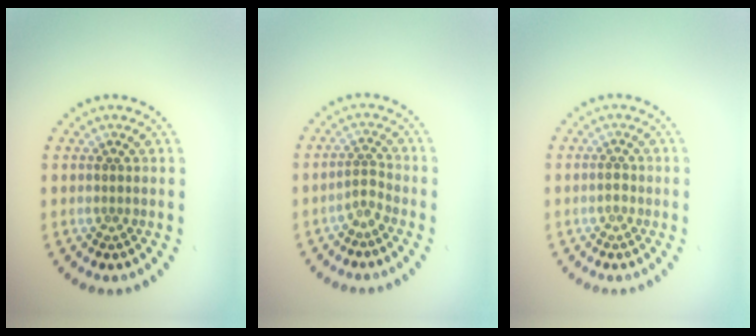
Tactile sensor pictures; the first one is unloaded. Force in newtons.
{"total": 1.5, "press": 1.0, "slide": 1.1}
{"total": 0.9, "press": 0.9, "slide": 0.1}